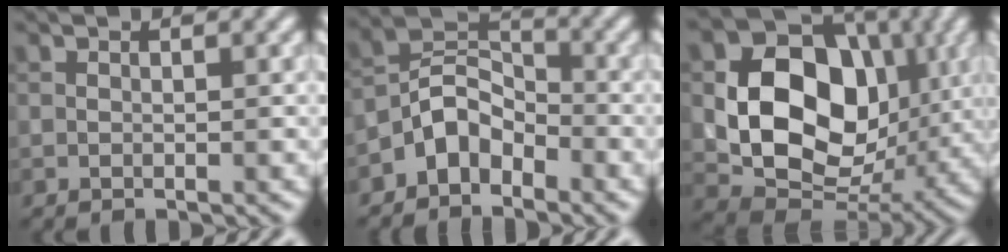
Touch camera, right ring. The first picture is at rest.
{"total": 4.2, "force": [-2.9, 2.5, 1.9], "torque": [-0.031, 0.012, -0.066]}
{"total": 13.5, "force": [1.1, 10.3, 8.6], "torque": [-0.142, -0.012, 0.020]}